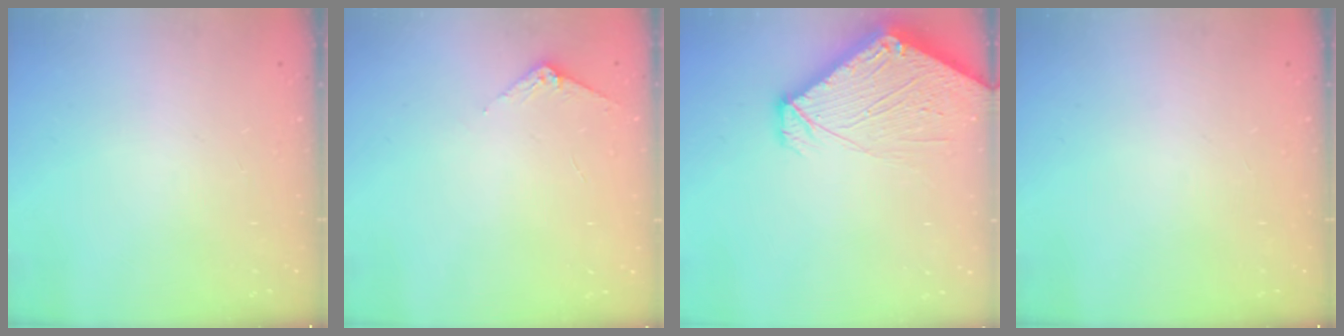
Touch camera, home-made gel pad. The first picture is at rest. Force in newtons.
{"total": 3.5, "press": 3.5, "slide": 0.3}
{"total": 7.8, "press": 7.7, "slide": 1.1}
{"total": 0.0}